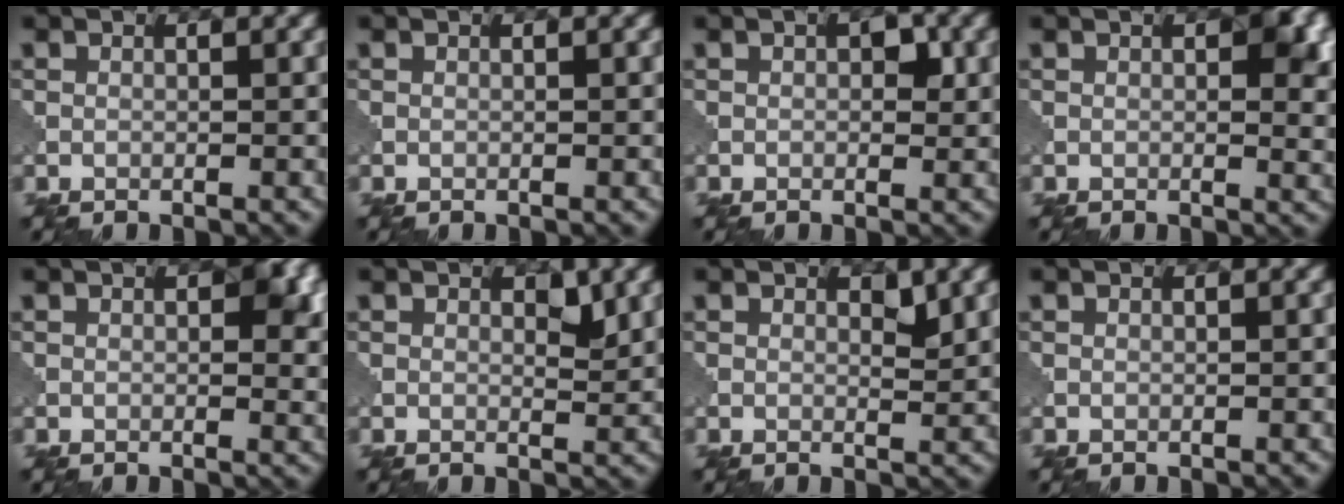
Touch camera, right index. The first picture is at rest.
{"total": 0.0}
{"total": 2.0, "force": [0.3, 1.2, 1.5], "torque": [-0.018, -0.003, 0.005]}
{"total": 5.3, "force": [1.1, 2.7, 4.4], "torque": [-0.042, -0.004, 0.015]}
{"total": 4.8, "force": [0.9, 2.6, 3.9], "torque": [-0.037, -0.005, 0.013]}
{"total": 1.8, "force": [0.9, 0.8, 1.3], "torque": [-0.014, -0.007, 0.017]}
{"total": 1.5, "force": [0.9, 0.6, 1.0], "torque": [-0.012, -0.008, 0.017]}
{"total": 0.0}